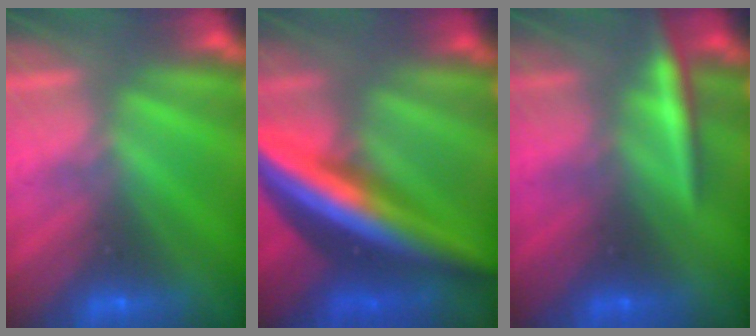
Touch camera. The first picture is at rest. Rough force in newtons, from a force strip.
{"total": 5.8}
{"total": 3.0}